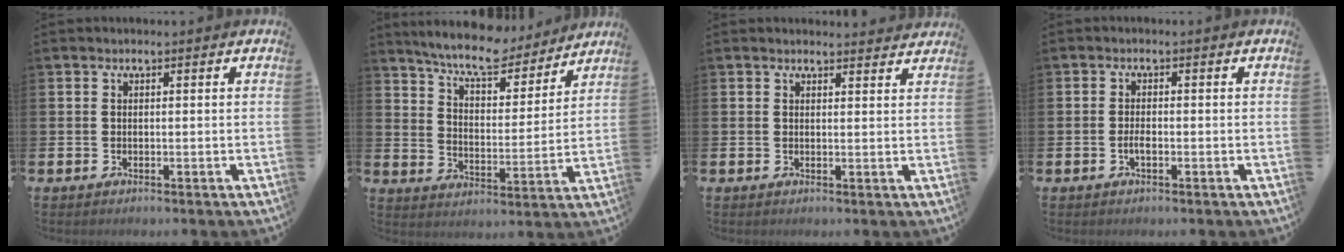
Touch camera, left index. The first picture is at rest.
{"total": 9.1, "force": [8.4, 1.7, 3.0], "torque": [-0.075, -0.054, 0.145]}
{"total": 1.5, "force": [1.5, 0.2, 0.0], "torque": [0.007, -0.010, 0.025]}
{"total": 1.5, "force": [-0.6, 0.6, 1.2], "torque": [-0.015, -0.002, -0.014]}